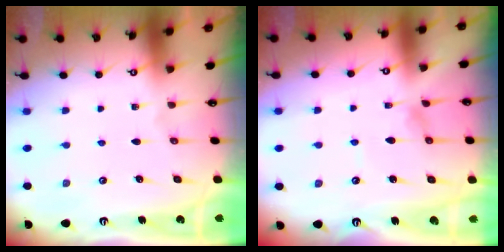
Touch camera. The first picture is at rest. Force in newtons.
{"total": 1.4, "press": 1.4, "slide": 0.2}